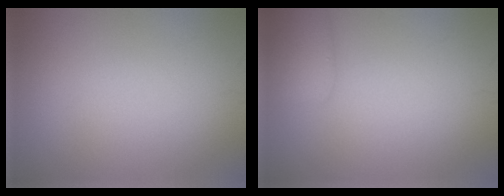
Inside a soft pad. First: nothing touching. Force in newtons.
{"total": 2.4, "press": 2.4, "slide": 0.1}